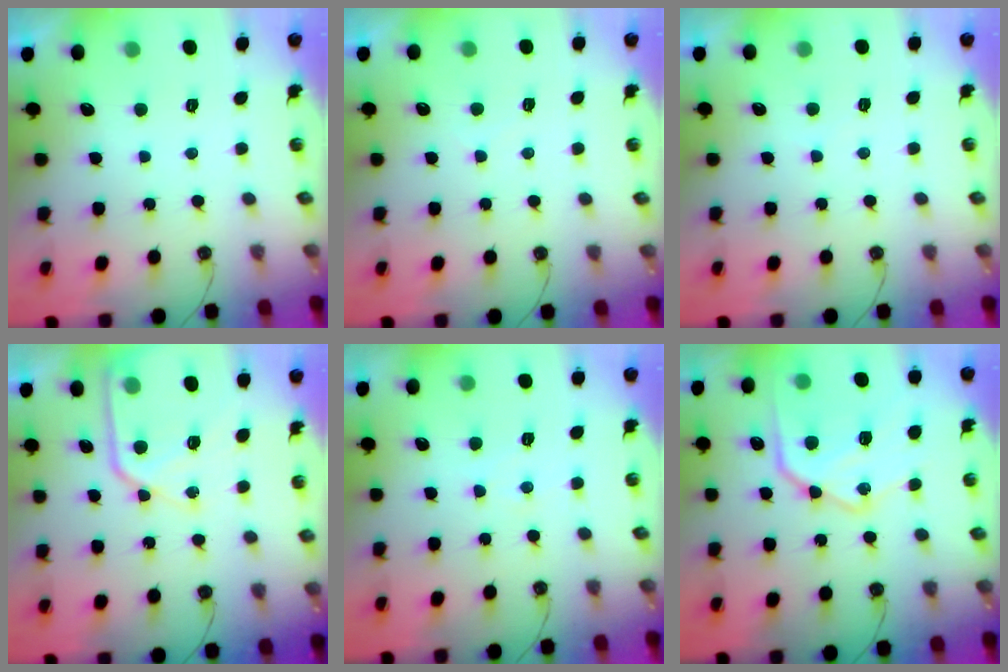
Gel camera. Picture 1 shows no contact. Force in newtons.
{"total": 3.1, "press": 3.1, "slide": 0.4}
{"total": 5.4, "press": 5.4, "slide": 0.6}
{"total": 14.2, "press": 14.2, "slide": 1.6}
{"total": 3.9, "press": 3.8, "slide": 0.7}
{"total": 20.4, "press": 20.3, "slide": 1.6}